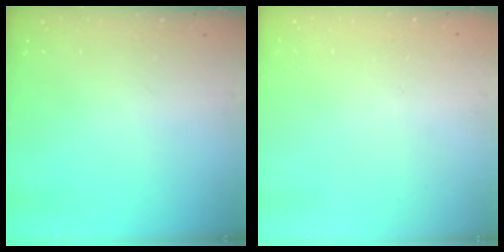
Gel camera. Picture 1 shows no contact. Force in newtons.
{"total": 0.0}